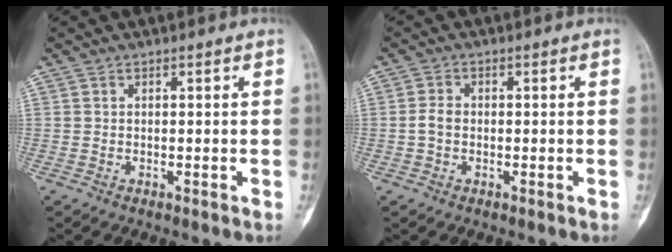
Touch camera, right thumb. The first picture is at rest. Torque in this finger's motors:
{"motor_torque": [0.57, 0.61, 0.30, -0.21, 0.00]}